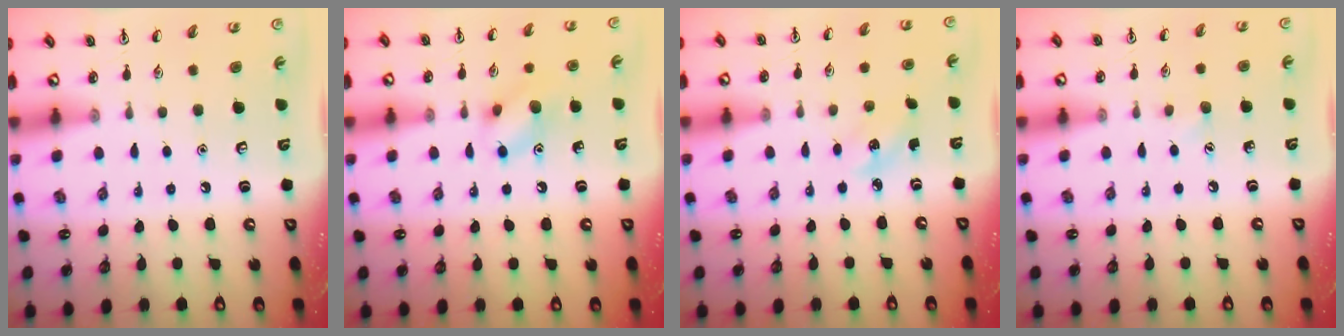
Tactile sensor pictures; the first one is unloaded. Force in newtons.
{"total": 9.6, "press": 9.6, "slide": 0.7}
{"total": 3.1, "press": 2.9, "slide": 1.2}
{"total": 3.9, "press": 3.7, "slide": 1.2}